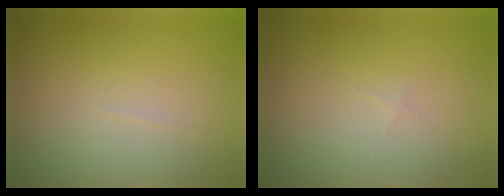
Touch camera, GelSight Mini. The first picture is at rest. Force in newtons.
{"total": 0.0}